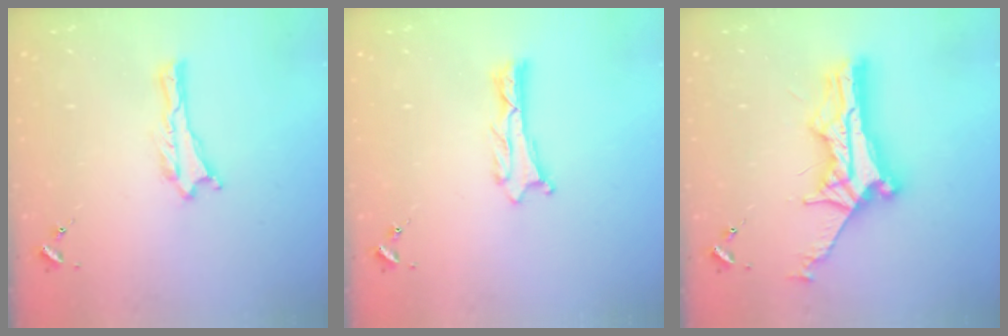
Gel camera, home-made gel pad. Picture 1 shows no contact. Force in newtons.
{"total": 1.3, "press": 1.2, "slide": 0.1}
{"total": 12.0, "press": 12.0, "slide": 0.8}